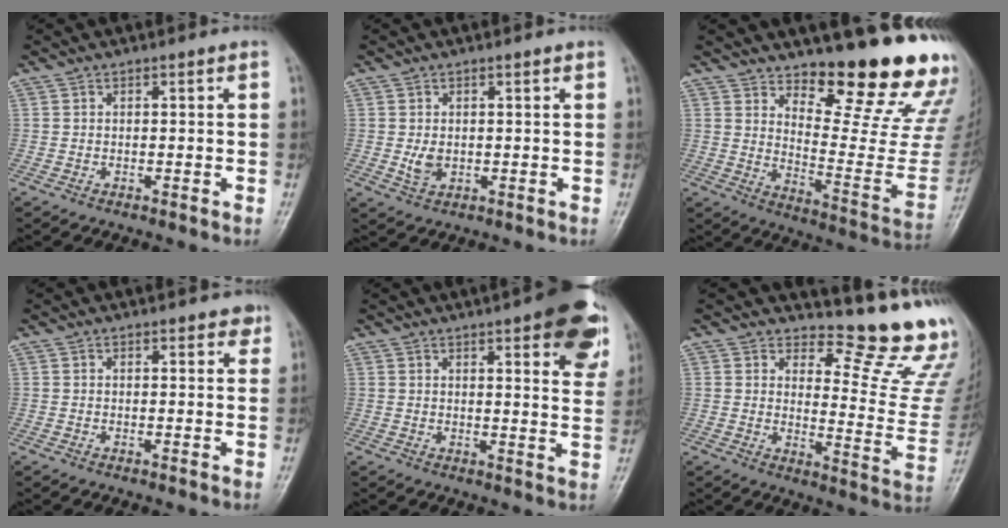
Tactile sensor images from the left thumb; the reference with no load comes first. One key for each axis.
{"total": 2.7, "fx": 0.3, "fy": 1.9, "fz": 2.0, "tx": -0.031, "ty": -0.008, "tz": 0.013}
{"total": 18.5, "fx": 14.9, "fy": 3.8, "fz": 10.2, "tx": -0.105, "ty": -0.145, "tz": 0.211}
{"total": 2.1, "fx": 1.5, "fy": 1.0, "fz": 0.9, "tx": 0.006, "ty": -0.005, "tz": 0.012}
{"total": 15.4, "fx": 8.3, "fy": 4.5, "fz": 12.2, "tx": -0.122, "ty": -0.032, "tz": 0.095}
{"total": 14.9, "fx": 14.0, "fy": 2.3, "fz": 4.5, "tx": -0.025, "ty": -0.179, "tz": 0.160}